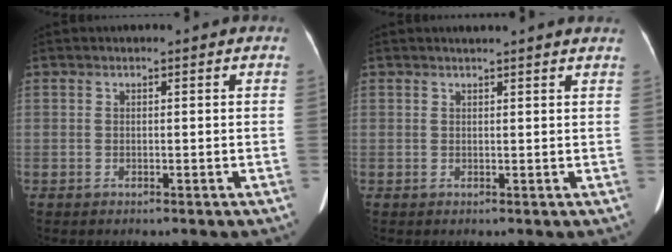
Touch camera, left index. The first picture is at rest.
{"total": 5.4, "force": [5.0, -0.1, 2.1], "torque": [-0.027, 0.017, 0.048]}